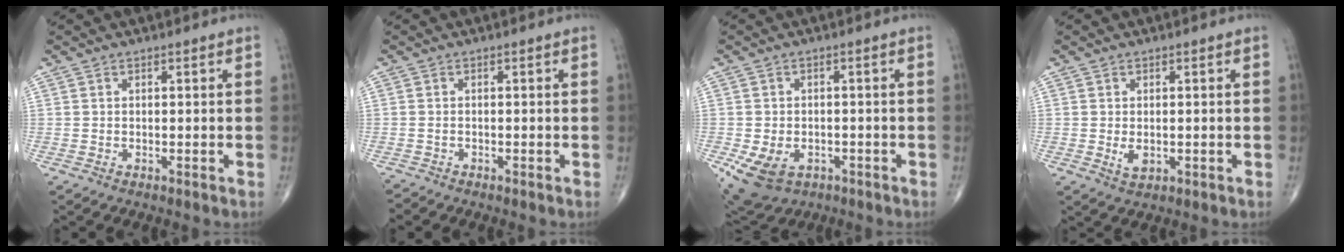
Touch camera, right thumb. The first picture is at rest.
{"total": 1.0, "force": [-1.0, 0.3, -0.2], "torque": [-0.001, -0.004, -0.020]}
{"total": 9.1, "force": [-3.7, 6.6, 5.2], "torque": [-0.095, 0.009, -0.048]}
{"total": 2.5, "force": [-0.2, 1.6, 1.9], "torque": [-0.030, -0.005, 0.001]}